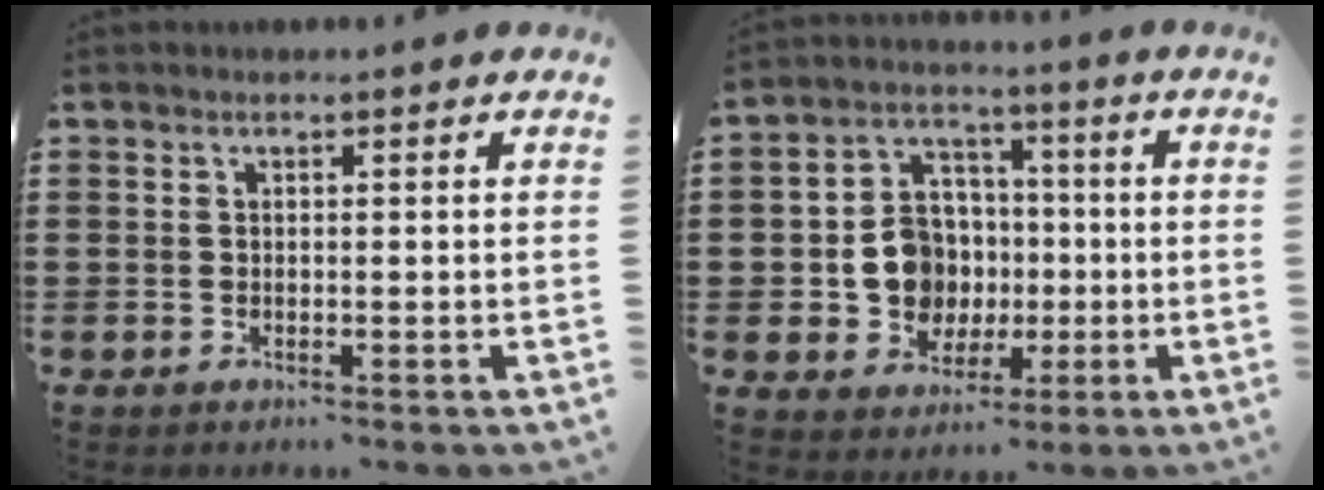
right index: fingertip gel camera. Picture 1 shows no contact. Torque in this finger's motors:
{"motor_torque": [1.06, -0.34, 0.58, 0.14]}